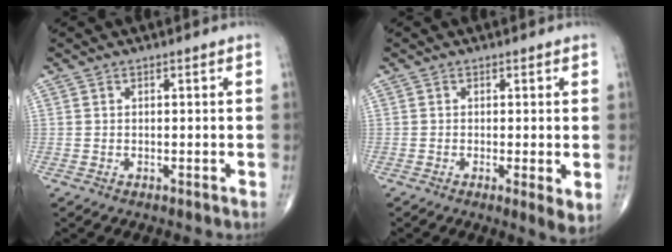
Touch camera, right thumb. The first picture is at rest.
{"total": 3.6, "force": [-0.4, 0.7, 3.5], "torque": [-0.062, -0.015, -0.012]}